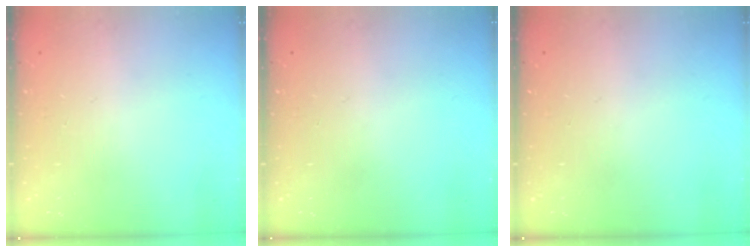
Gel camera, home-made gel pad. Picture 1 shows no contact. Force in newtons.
{"total": 0.0}
{"total": 0.0}